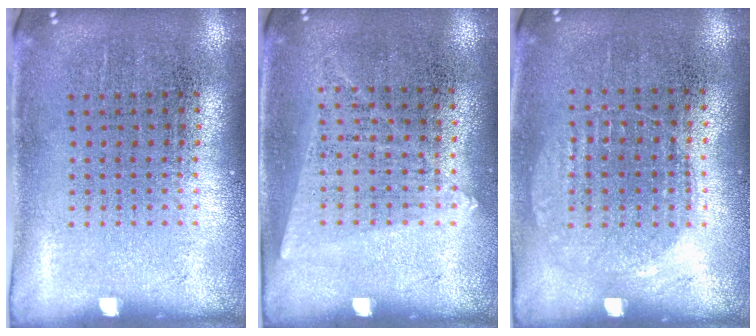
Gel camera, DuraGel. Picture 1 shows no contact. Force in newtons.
{"total": 1.2, "press": 1.1, "slide": 0.5}
{"total": 1.0, "press": 0.9, "slide": 0.4}